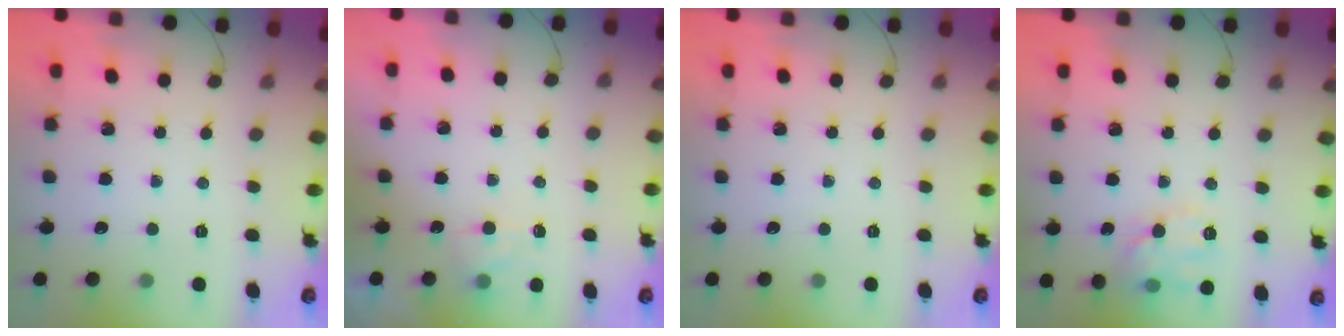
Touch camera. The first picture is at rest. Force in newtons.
{"total": 5.2, "press": 5.0, "slide": 1.3}
{"total": 0.0}
{"total": 11.9, "press": 11.9, "slide": 0.4}